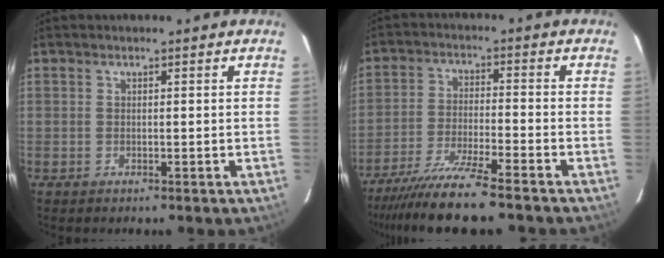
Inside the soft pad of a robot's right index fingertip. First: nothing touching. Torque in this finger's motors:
{"motor_torque": [1.20, -0.94, 0.62, 0.18]}